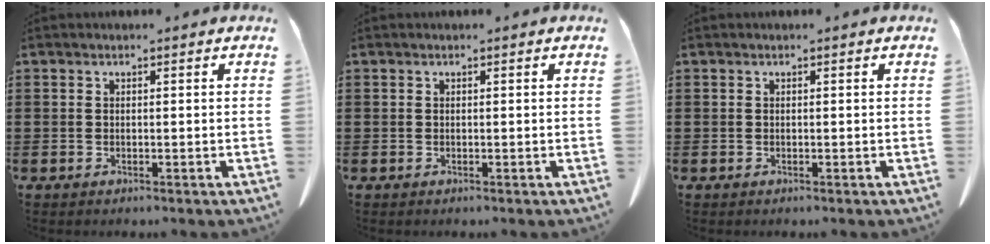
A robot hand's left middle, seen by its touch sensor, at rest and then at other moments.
{"total": 0.0}
{"total": 0.0}